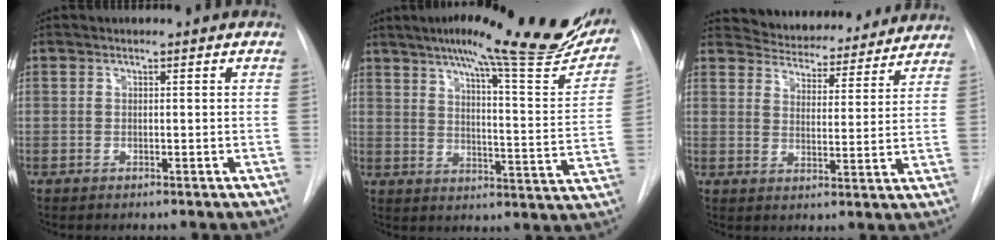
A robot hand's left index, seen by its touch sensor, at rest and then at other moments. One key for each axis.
{"total": 25.9, "fx": 20.3, "fy": 3.3, "fz": 15.8, "tx": -0.224, "ty": -0.037, "tz": 0.252}
{"total": 16.1, "fx": 15.1, "fy": 4.3, "fz": 3.3, "tx": -0.031, "ty": -0.008, "tz": 0.191}